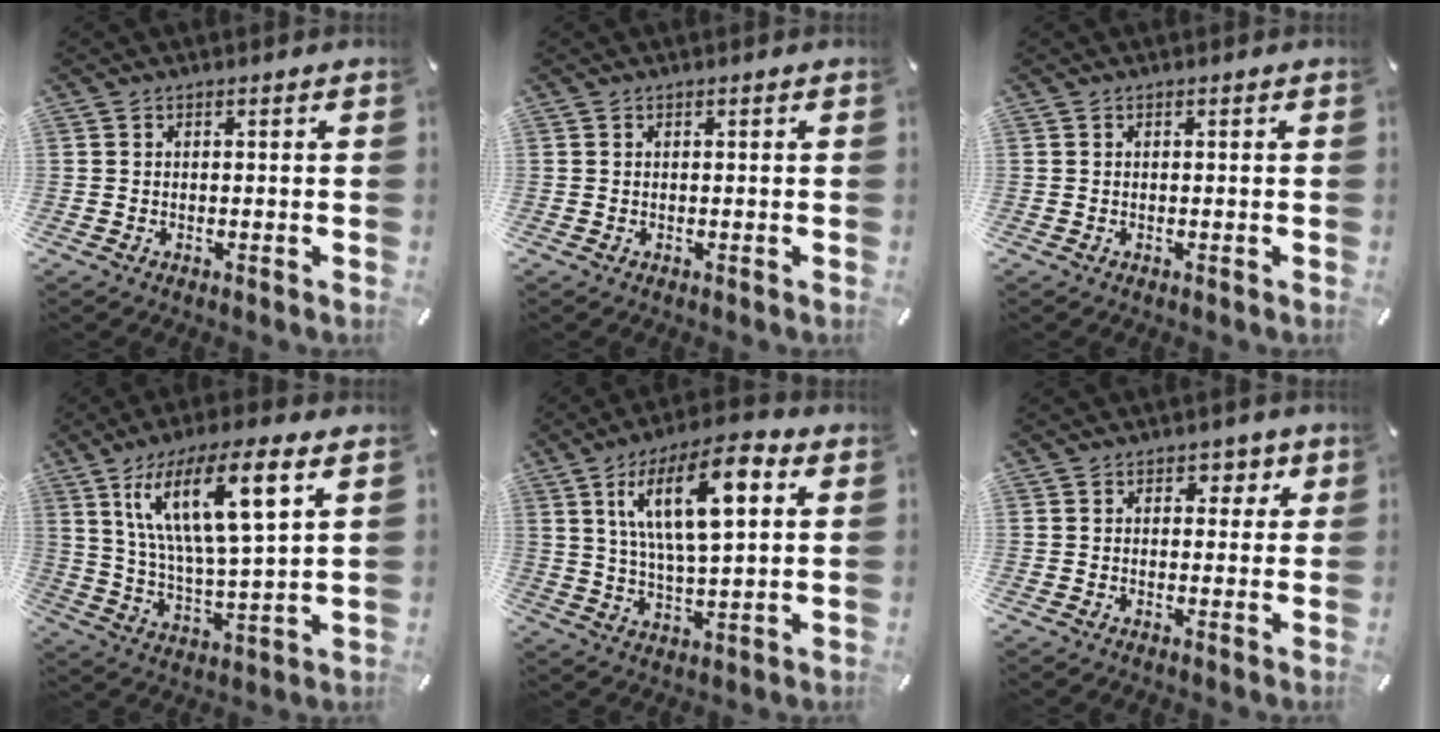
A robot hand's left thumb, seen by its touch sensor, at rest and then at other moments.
{"total": 0.0}
{"total": 0.0}
{"total": 17.3, "force": [9.2, 4.3, 14.0], "torque": [-0.287, -0.017, 0.147]}
{"total": 17.3, "force": [7.0, 7.0, 14.2], "torque": [-0.252, -0.007, 0.111]}
{"total": 3.2, "force": [1.0, 2.6, 1.5], "torque": [-0.003, -0.004, 0.008]}